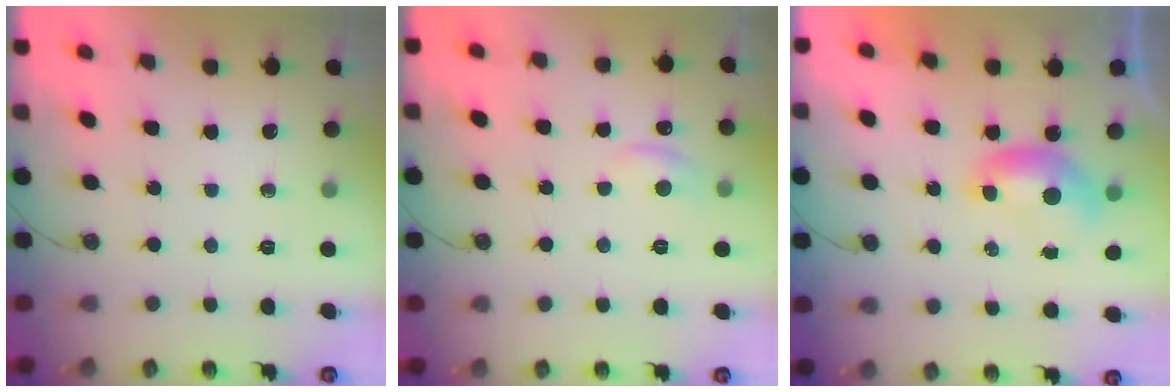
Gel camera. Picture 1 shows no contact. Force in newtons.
{"total": 1.6, "press": 1.3, "slide": 0.8}
{"total": 0.0}